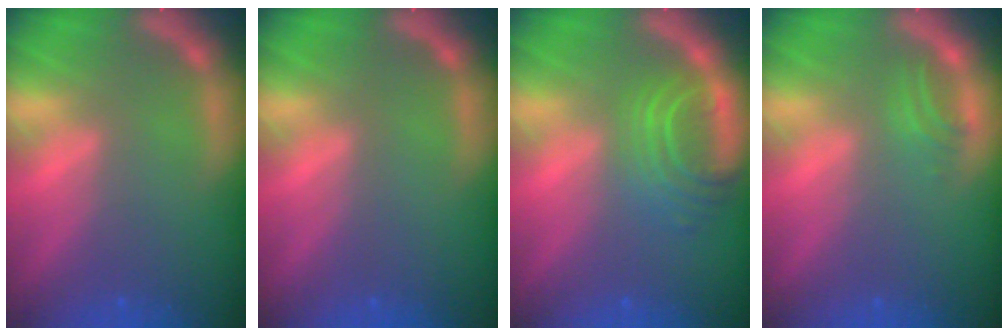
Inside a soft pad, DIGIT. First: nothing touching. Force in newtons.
{"total": 0.0}
{"total": 5.5}
{"total": 1.5}